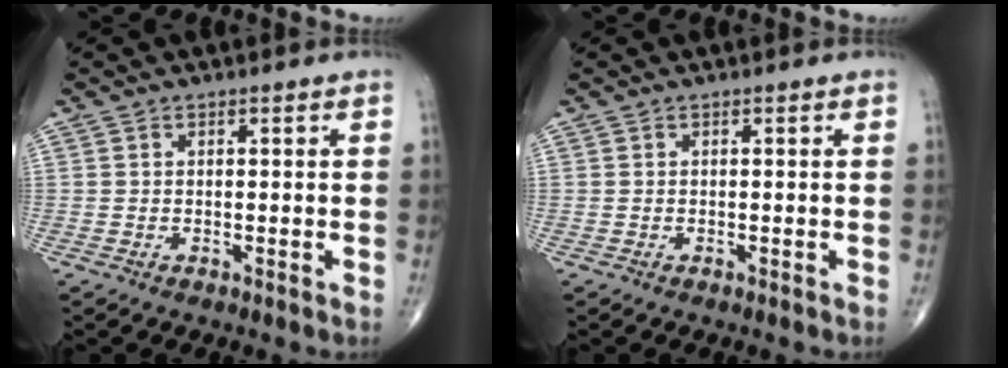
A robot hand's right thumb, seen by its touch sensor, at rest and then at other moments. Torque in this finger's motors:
{"motor_torque": [0.00, 0.00, 0.00, 0.00, 0.00]}